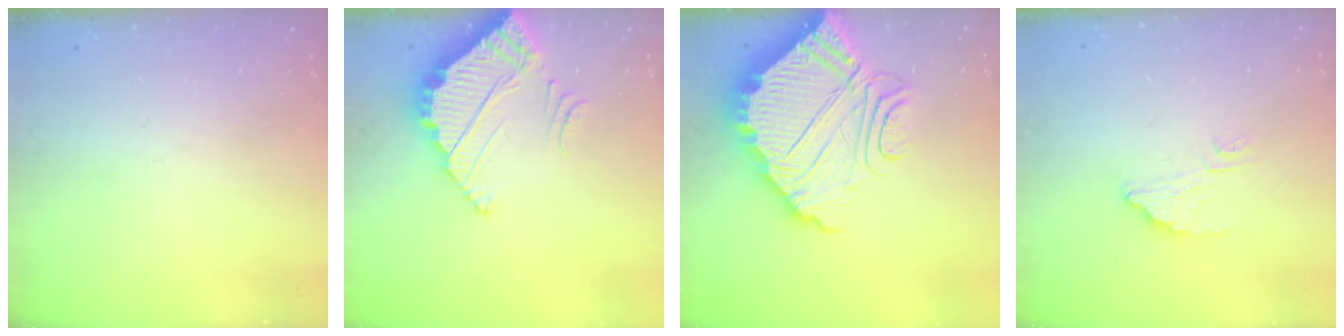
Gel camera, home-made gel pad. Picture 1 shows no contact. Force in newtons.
{"total": 3.9, "press": 3.8, "slide": 0.3}
{"total": 14.5, "press": 14.5, "slide": 1.0}
{"total": 3.7, "press": 3.7, "slide": 0.4}